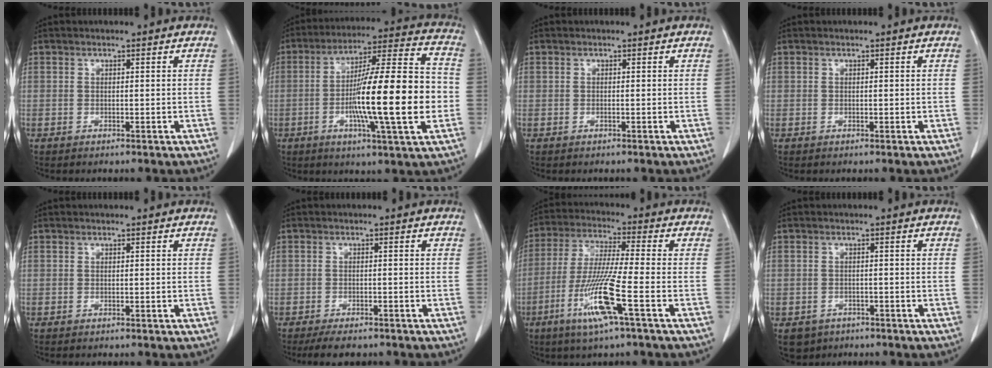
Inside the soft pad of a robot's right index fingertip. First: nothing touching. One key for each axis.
{"total": 19.6, "fx": -3.3, "fy": 1.0, "fz": 19.3, "tx": -0.313, "ty": 0.002, "tz": -0.055}
{"total": 0.0}
{"total": 0.0}
{"total": 0.0}
{"total": 3.8, "fx": -3.0, "fy": 1.7, "fz": 1.5, "tx": -0.018, "ty": -0.002, "tz": -0.043}
{"total": 11.8, "fx": -4.7, "fy": -0.6, "fz": 10.8, "tx": -0.221, "ty": -0.022, "tz": -0.095}
{"total": 3.8, "fx": -2.3, "fy": 3.0, "fz": 0.7, "tx": -0.006, "ty": 0.001, "tz": -0.030}